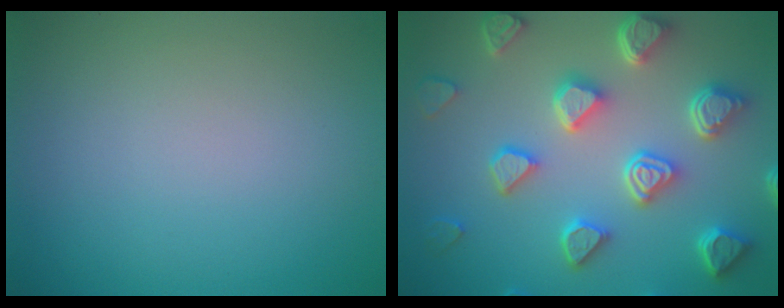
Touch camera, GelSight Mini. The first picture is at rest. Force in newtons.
{"total": 7.0, "press": 5.5, "slide": 4.3}